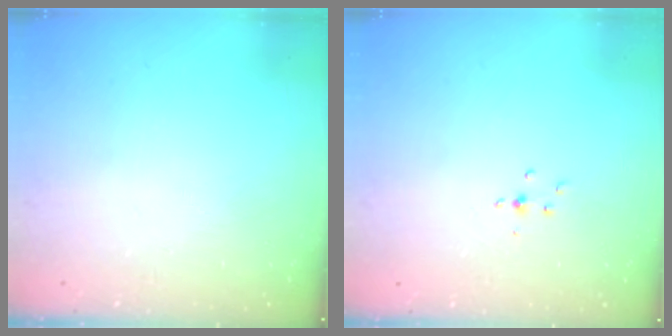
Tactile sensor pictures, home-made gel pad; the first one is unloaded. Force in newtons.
{"total": 3.7, "press": 3.4, "slide": 1.3}